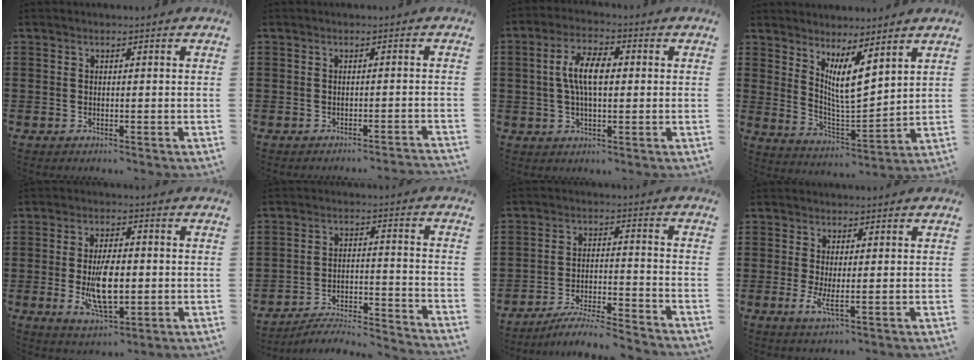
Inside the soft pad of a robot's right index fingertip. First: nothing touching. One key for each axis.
{"total": 1.3, "fx": -1.1, "fy": -0.2, "fz": 0.5, "tx": -0.009, "ty": 0.000, "tz": -0.023}
{"total": 6.9, "fx": 0.4, "fy": 2.9, "fz": 6.3, "tx": -0.134, "ty": 0.008, "tz": -0.001}
{"total": 6.7, "fx": 4.1, "fy": 1.4, "fz": 5.1, "tx": -0.101, "ty": -0.021, "tz": 0.071}
{"total": 8.9, "fx": -1.2, "fy": 3.7, "fz": 8.0, "tx": -0.164, "ty": -0.014, "tz": -0.024}
{"total": 4.6, "fx": -4.5, "fy": 0.1, "fz": 0.9, "tx": -0.029, "ty": -0.003, "tz": -0.095}
{"total": 6.1, "fx": -5.8, "fy": 0.0, "fz": 1.9, "tx": -0.046, "ty": -0.006, "tz": -0.114}
{"total": 3.2, "fx": -0.1, "fy": 0.5, "fz": 3.2, "tx": -0.067, "ty": -0.009, "tz": -0.002}